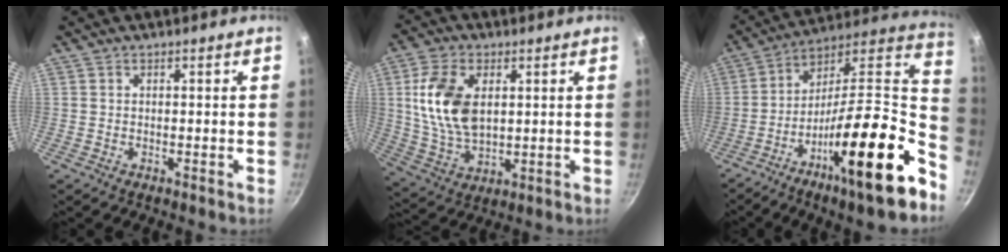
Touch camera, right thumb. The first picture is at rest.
{"total": 13.8, "force": [2.8, 8.5, 10.5], "torque": [-0.188, -0.015, 0.060]}
{"total": 25.5, "force": [-6.8, 6.1, 23.8], "torque": [-0.344, 0.027, -0.124]}